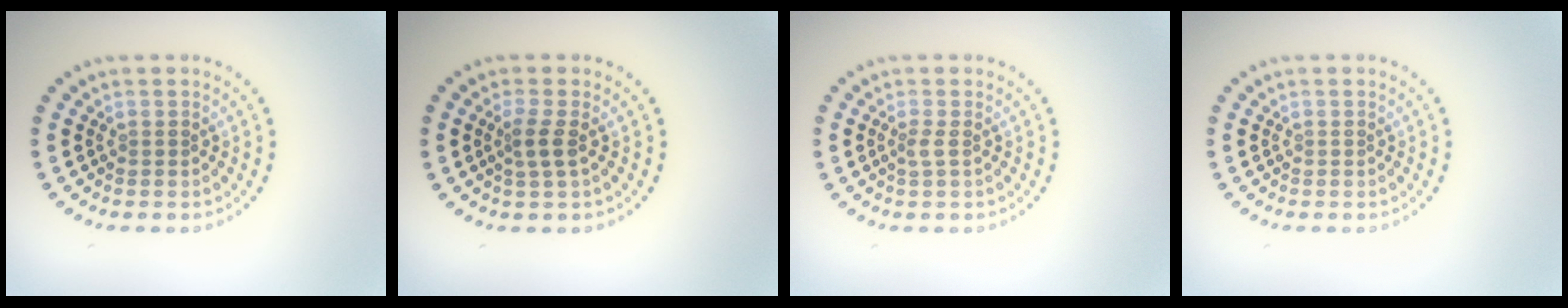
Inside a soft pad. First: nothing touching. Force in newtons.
{"total": 1.6, "press": 1.3, "slide": 1.0}
{"total": 0.9, "press": 0.6, "slide": 0.7}
{"total": 0.0}